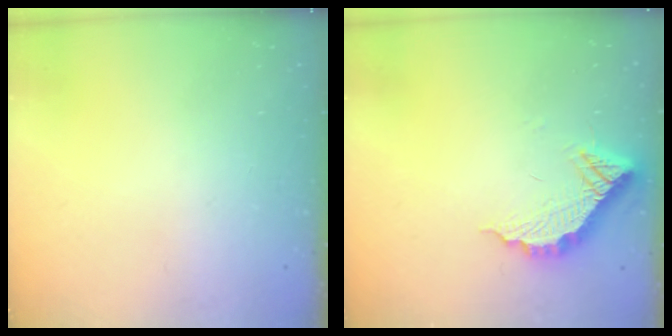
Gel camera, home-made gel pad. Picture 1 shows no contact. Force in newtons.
{"total": 10.7, "press": 10.7, "slide": 0.3}